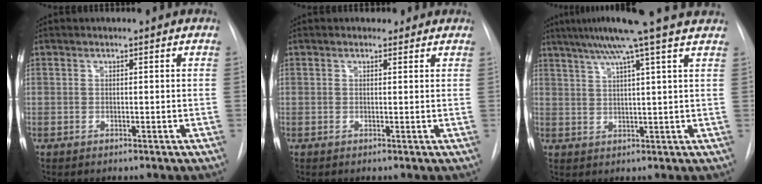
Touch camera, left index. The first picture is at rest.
{"total": 1.5, "force": [1.2, 0.9, 0.1], "torque": [0.003, 0.005, 0.012]}
{"total": 13.3, "force": [10.4, -1.8, 8.0], "torque": [-0.131, 0.018, 0.134]}